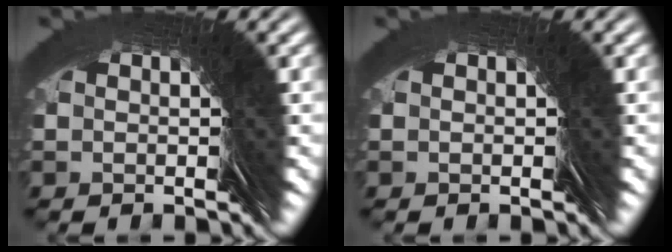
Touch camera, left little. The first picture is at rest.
{"total": 0.0}